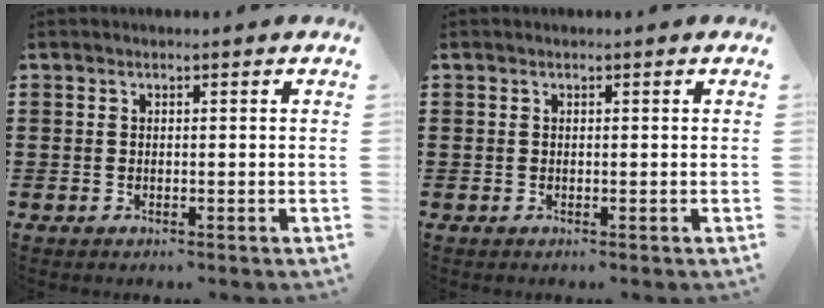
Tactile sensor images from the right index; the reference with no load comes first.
{"total": 0.0}